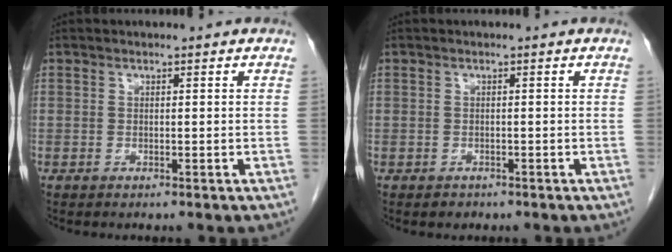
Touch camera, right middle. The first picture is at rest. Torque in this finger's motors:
{"motor_torque": [0.26, -0.13, -0.01, -0.01]}